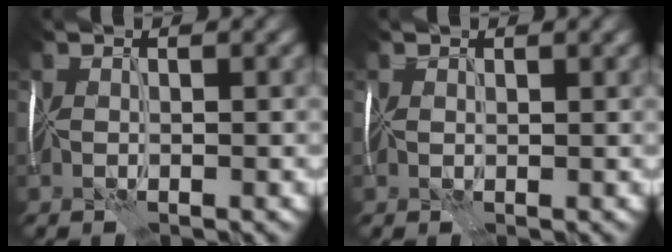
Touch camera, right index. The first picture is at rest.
{"total": 0.9, "force": [0.6, 0.6, 0.3], "torque": [-0.009, 0.005, 0.005]}